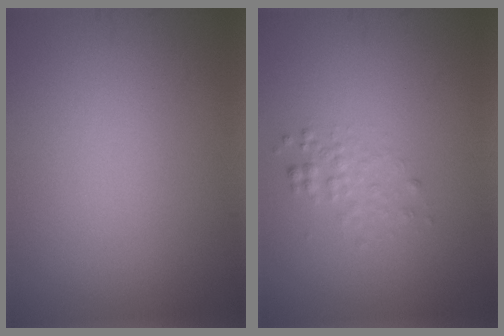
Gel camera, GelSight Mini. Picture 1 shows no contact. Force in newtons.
{"total": 1.4, "press": 1.4, "slide": 0.1}